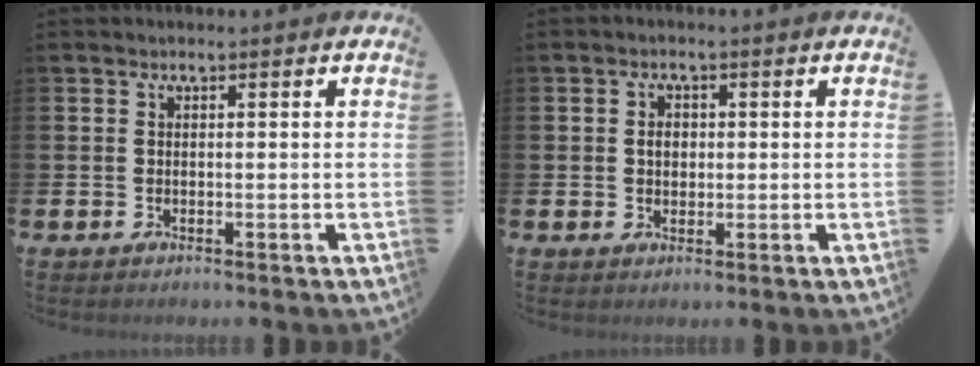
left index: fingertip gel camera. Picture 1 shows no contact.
{"total": 2.2, "force": [0.3, 1.7, 1.3], "torque": [-0.010, 0.002, 0.000]}